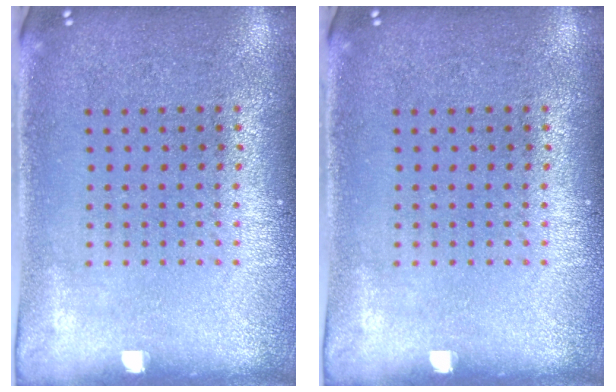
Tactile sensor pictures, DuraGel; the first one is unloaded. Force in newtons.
{"total": 0.0}